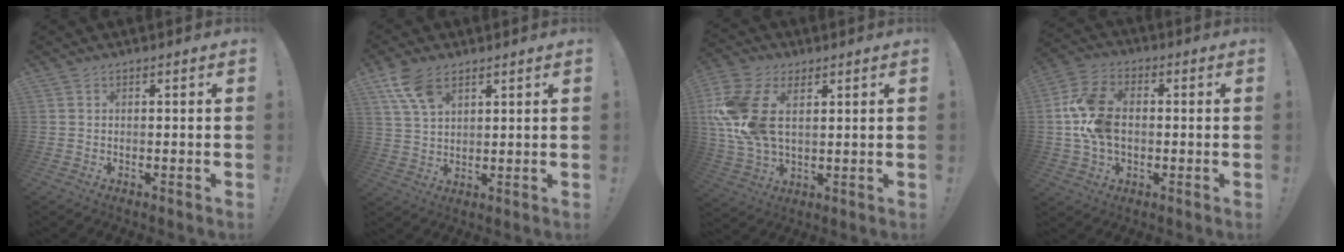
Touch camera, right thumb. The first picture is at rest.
{"total": 9.0, "force": [5.2, 4.9, 5.5], "torque": [-0.097, -0.014, 0.103]}
{"total": 17.8, "force": [4.5, 11.6, 12.7], "torque": [-0.262, -0.010, 0.084]}
{"total": 13.9, "force": [-0.2, 9.8, 9.9], "torque": [-0.187, 0.008, -0.003]}